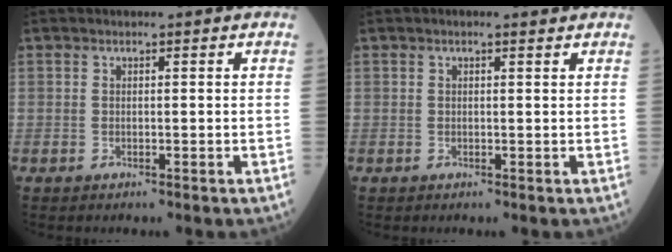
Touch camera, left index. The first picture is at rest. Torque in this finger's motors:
{"motor_torque": [0.35, -0.31, -0.05, -0.01]}